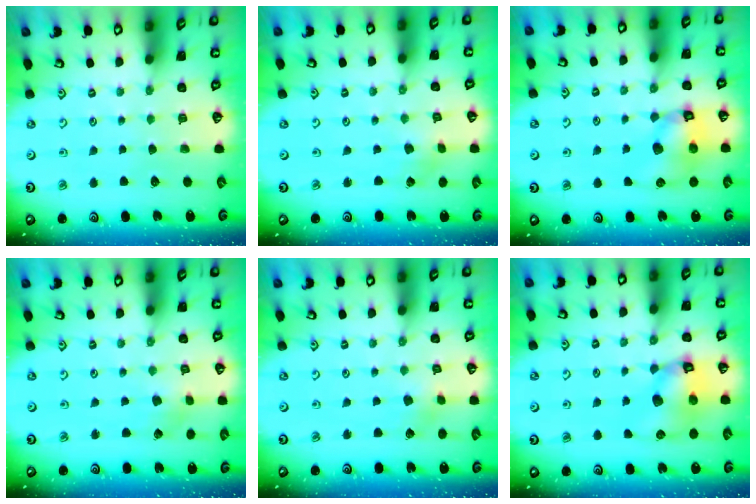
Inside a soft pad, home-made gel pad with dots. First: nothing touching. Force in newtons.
{"total": 0.8, "press": 0.8, "slide": 0.2}
{"total": 10.9, "press": 10.7, "slide": 1.6}
{"total": 1.9, "press": 1.9, "slide": 0.2}
{"total": 2.5, "press": 2.4, "slide": 0.2}
{"total": 11.2, "press": 11.1, "slide": 1.5}